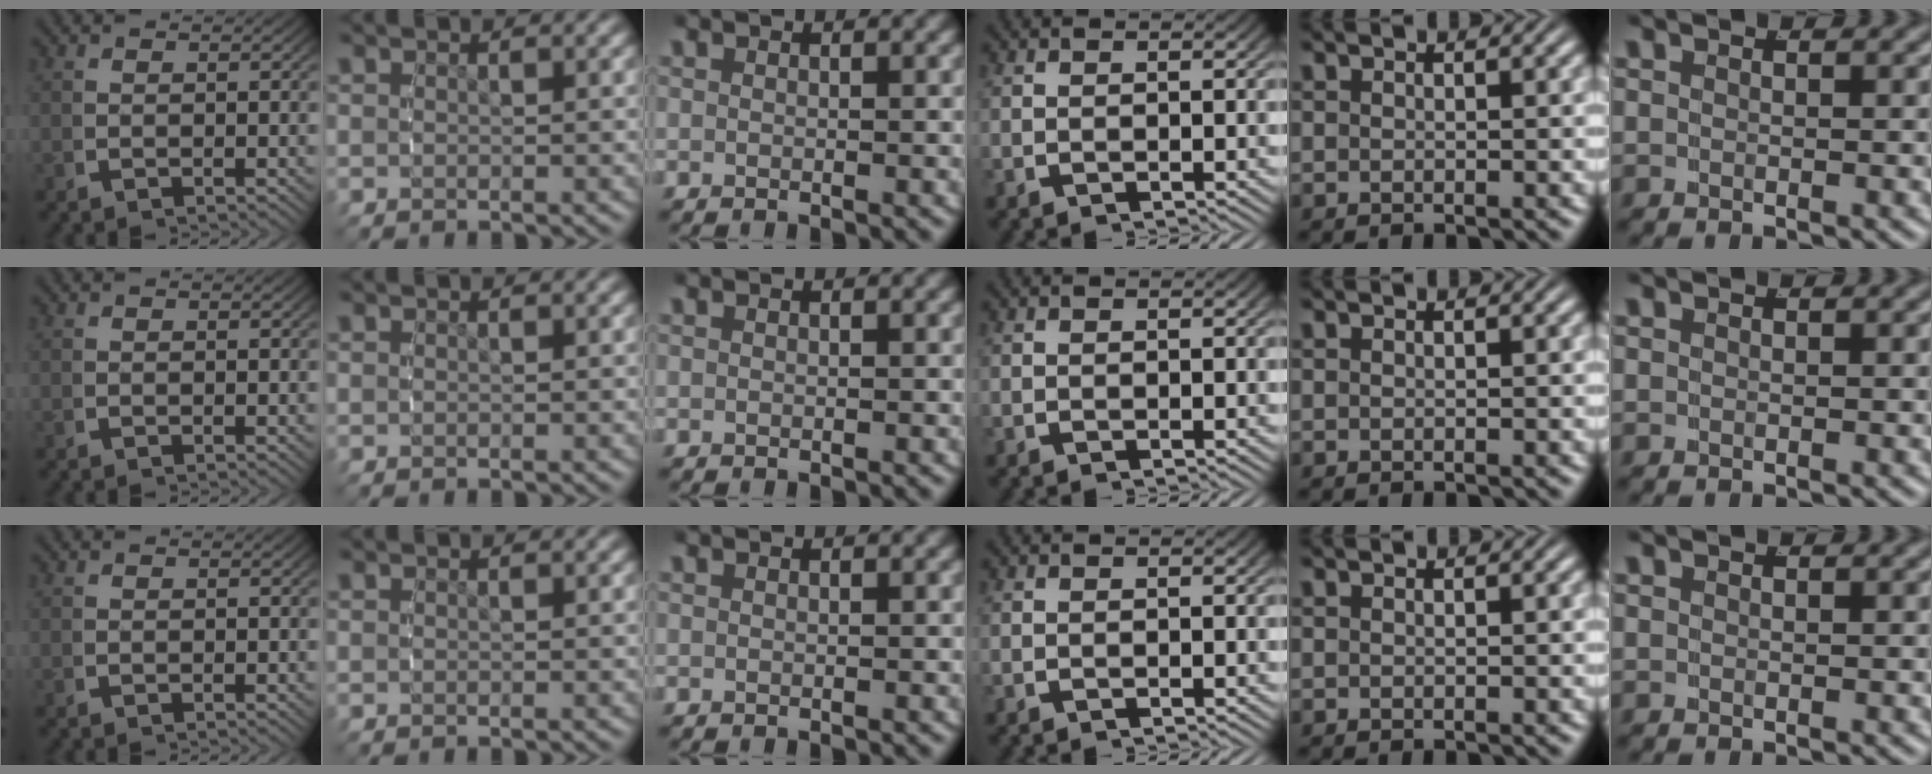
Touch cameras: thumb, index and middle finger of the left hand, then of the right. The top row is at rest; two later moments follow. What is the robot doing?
{"motion": "reach", "object": "photo album"}